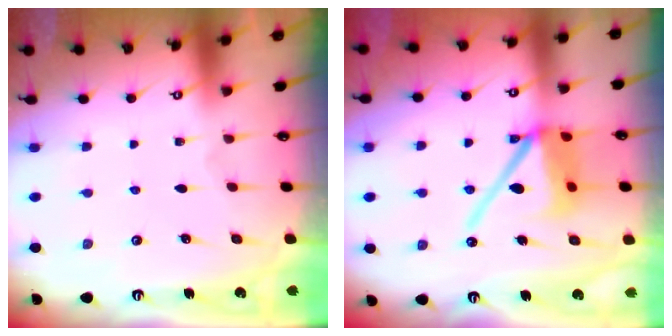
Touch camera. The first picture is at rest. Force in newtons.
{"total": 14.2, "press": 14.0, "slide": 2.2}